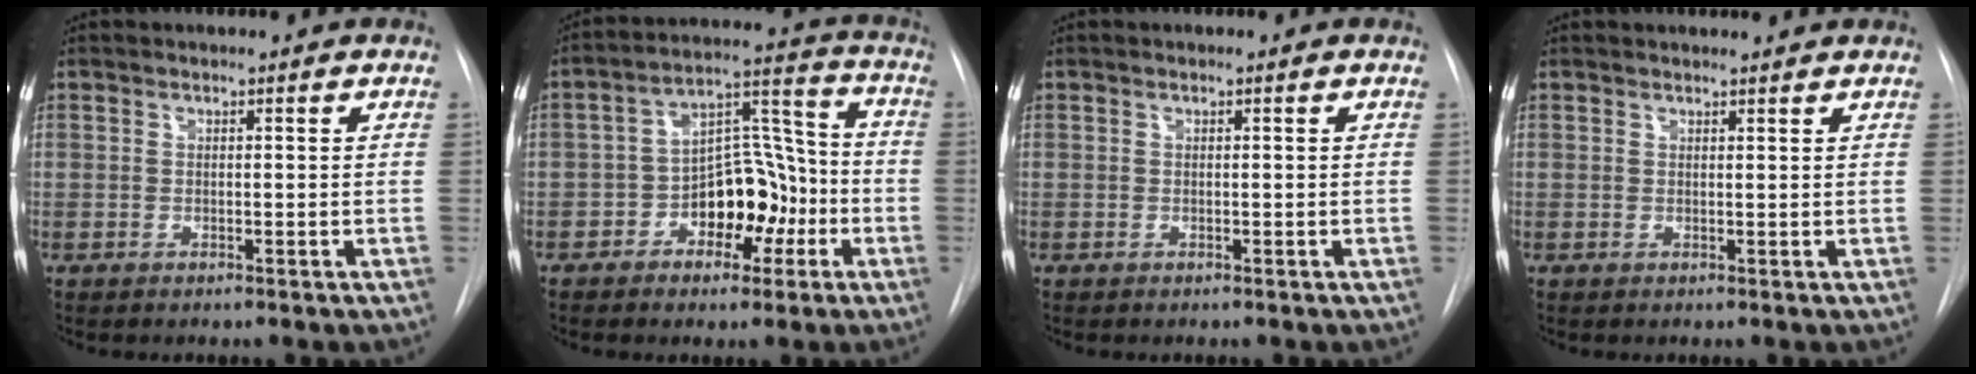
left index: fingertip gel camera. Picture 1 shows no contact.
{"total": 10.8, "force": [-4.1, 6.1, 7.8], "torque": [-0.128, 0.032, -0.062]}
{"total": 0.0}
{"total": 3.1, "force": [3.0, 0.3, 0.6], "torque": [-0.008, 0.013, 0.036]}